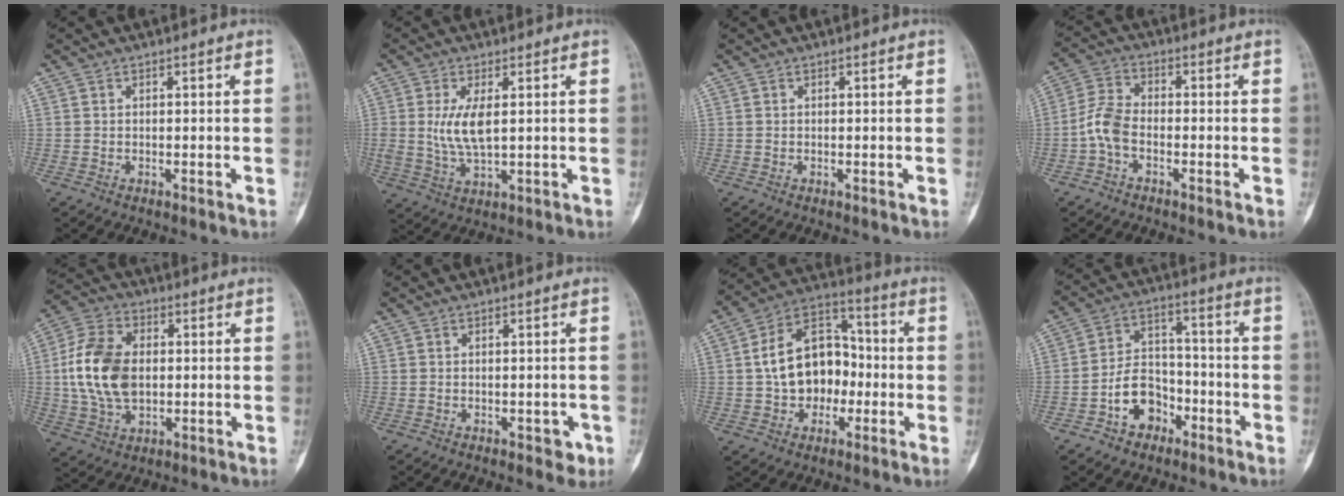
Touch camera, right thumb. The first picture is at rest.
{"total": 7.0, "force": [1.2, 2.9, 6.2], "torque": [-0.131, -0.013, 0.031]}
{"total": 0.0}
{"total": 5.9, "force": [-2.1, 3.3, 4.4], "torque": [-0.094, 0.023, -0.051]}
{"total": 14.7, "force": [0.7, 9.5, 11.2], "torque": [-0.212, 0.010, 0.013]}
{"total": 2.5, "force": [-1.0, 1.5, 1.8], "torque": [-0.003, 0.006, -0.008]}
{"total": 15.1, "force": [-1.3, 11.0, 10.2], "torque": [-0.125, 0.040, -0.026]}
{"total": 10.0, "force": [-4.6, 7.2, 5.2], "torque": [-0.055, 0.050, -0.080]}